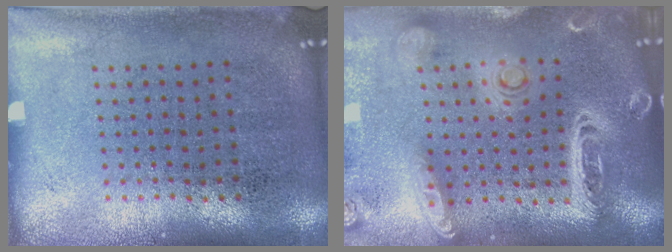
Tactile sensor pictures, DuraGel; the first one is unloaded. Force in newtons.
{"total": 3.0, "press": 2.5, "slide": 1.6}